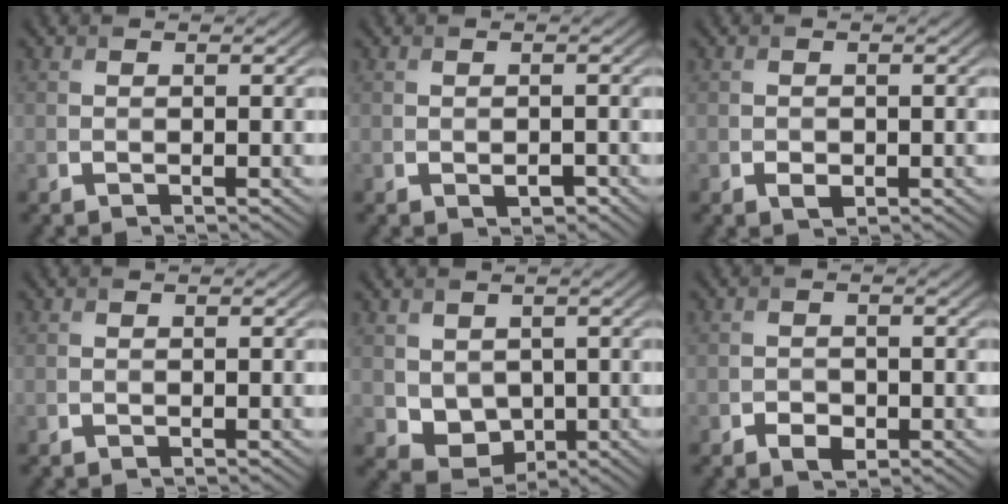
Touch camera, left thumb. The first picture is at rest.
{"total": 1.2, "force": [-0.6, 0.7, 0.8], "torque": [-0.014, -0.006, -0.006]}
{"total": 1.2, "force": [-0.4, 0.8, 0.7], "torque": [-0.012, -0.005, -0.008]}
{"total": 0.0}
{"total": 4.4, "force": [1.0, 3.7, 2.2], "torque": [-0.062, -0.015, 0.024]}
{"total": 2.0, "force": [-1.0, 1.4, 1.0], "torque": [-0.018, -0.005, -0.018]}